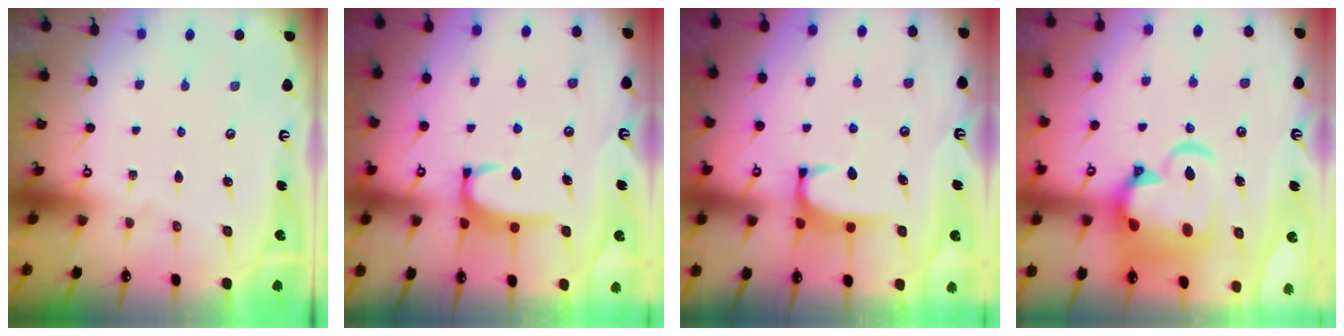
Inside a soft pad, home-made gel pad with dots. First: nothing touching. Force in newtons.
{"total": 3.3, "press": 3.3, "slide": 0.5}
{"total": 2.0, "press": 2.0, "slide": 0.6}
{"total": 9.9, "press": 9.7, "slide": 1.9}